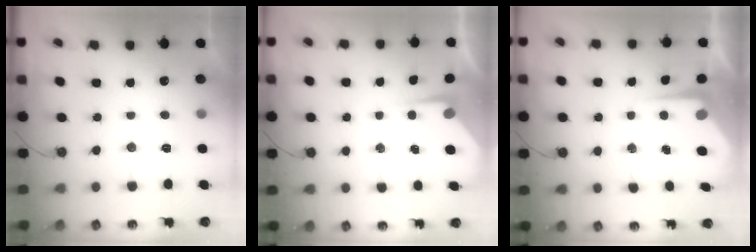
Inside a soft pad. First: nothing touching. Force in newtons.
{"total": 4.8, "press": 4.8, "slide": 0.5}
{"total": 5.6, "press": 5.6, "slide": 0.2}